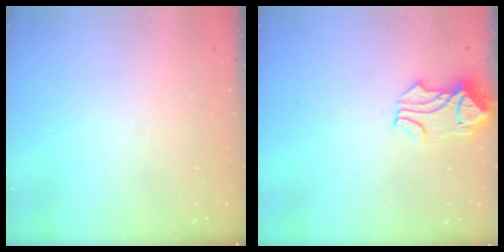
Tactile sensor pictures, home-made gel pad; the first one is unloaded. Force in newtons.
{"total": 2.1, "press": 2.0, "slide": 0.6}